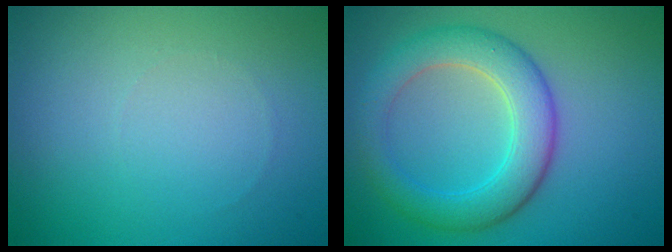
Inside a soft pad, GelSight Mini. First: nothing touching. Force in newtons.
{"total": 5.6, "press": 5.6, "slide": 0.1}